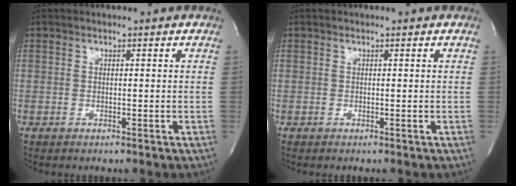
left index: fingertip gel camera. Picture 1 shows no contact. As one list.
[{"total": 0.0}]